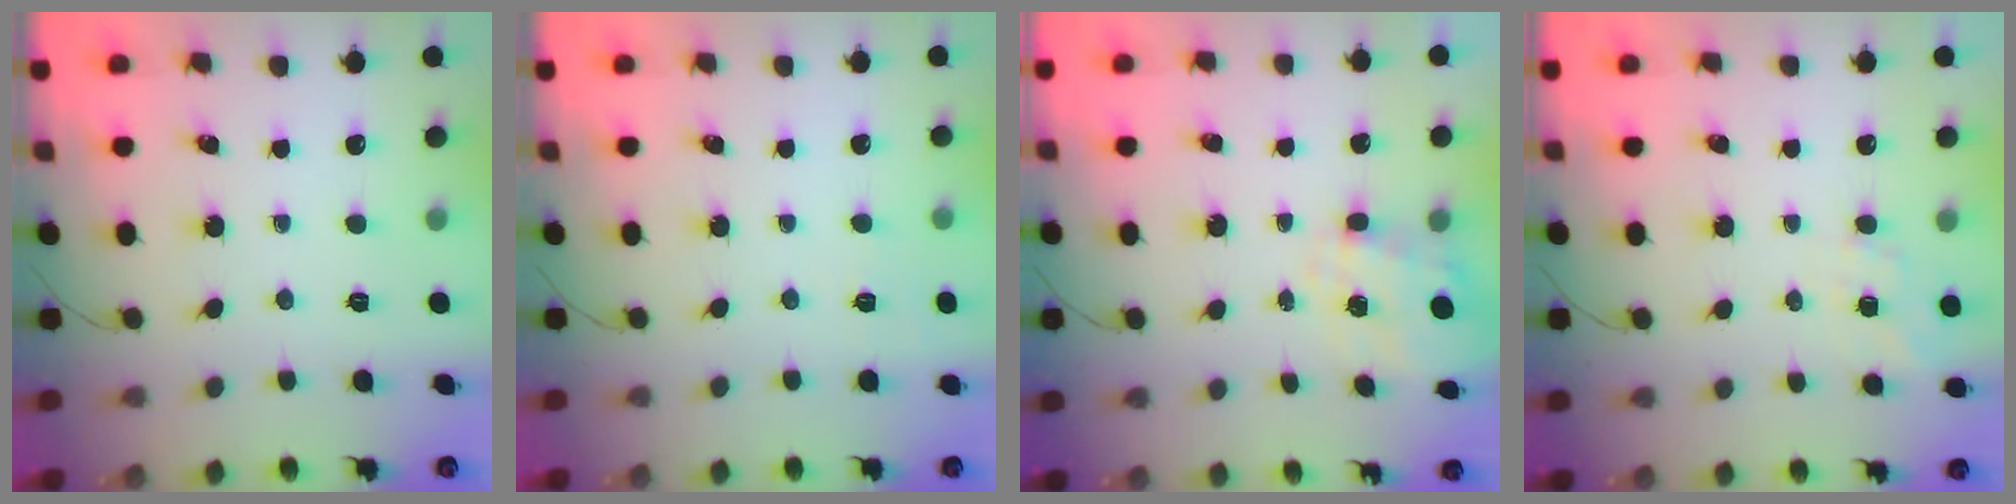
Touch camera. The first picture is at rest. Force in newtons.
{"total": 2.7, "press": 2.1, "slide": 1.7}
{"total": 7.9, "press": 7.8, "slide": 0.9}
{"total": 4.1, "press": 3.7, "slide": 1.7}